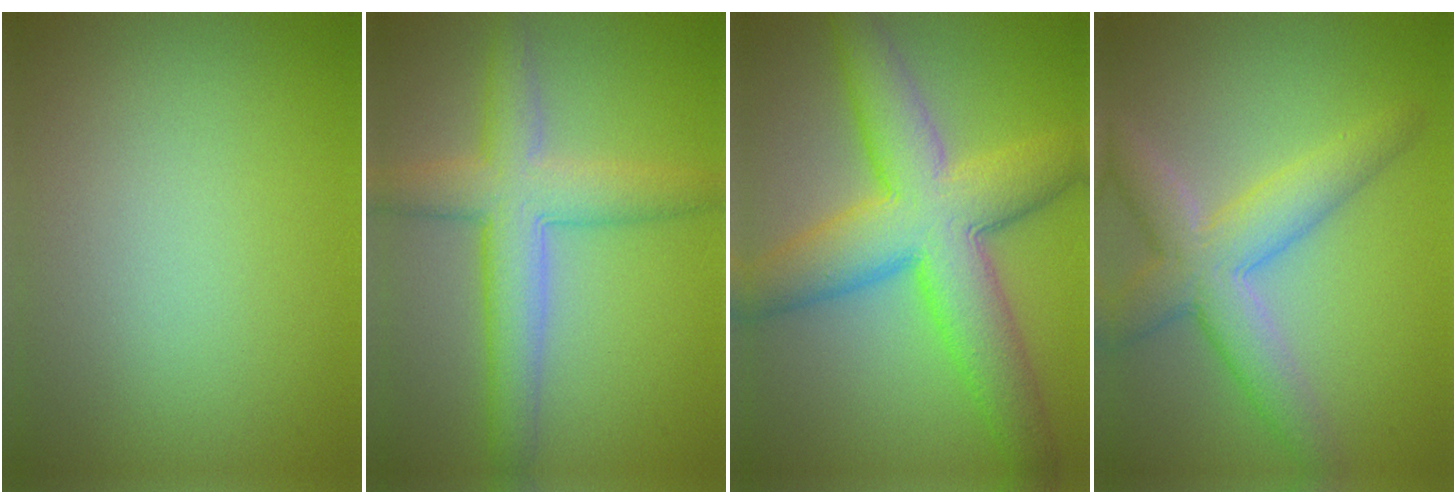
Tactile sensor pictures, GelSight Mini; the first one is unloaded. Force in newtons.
{"total": 5.9, "press": 5.9, "slide": 0.2}
{"total": 10.2, "press": 10.2, "slide": 0.2}
{"total": 6.0, "press": 6.0, "slide": 0.5}